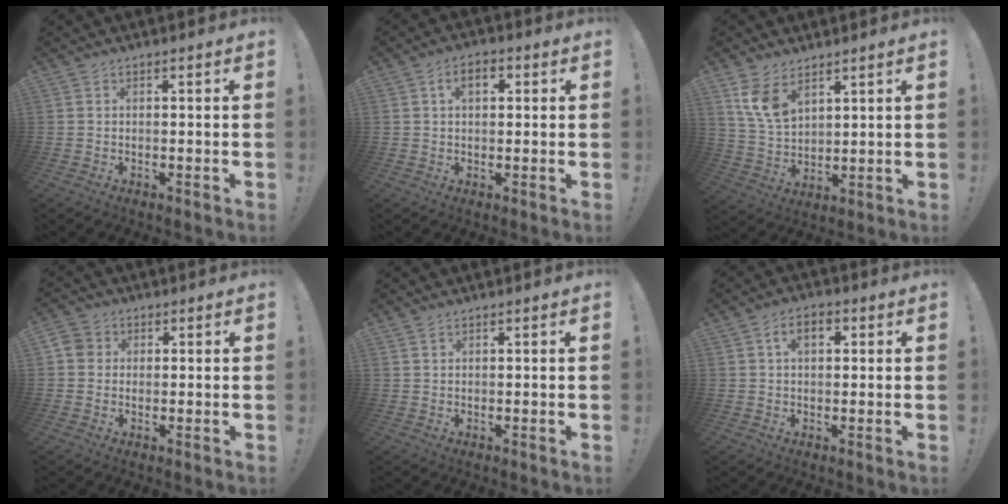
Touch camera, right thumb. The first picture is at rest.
{"total": 4.8, "force": [1.3, 2.9, 3.6], "torque": [-0.053, 0.005, 0.018]}
{"total": 9.7, "force": [5.9, 5.4, 5.5], "torque": [-0.102, -0.023, 0.117]}
{"total": 4.1, "force": [0.3, 3.8, 1.6], "torque": [-0.033, 0.015, 0.009]}
{"total": 1.1, "force": [0.8, 0.6, 0.4], "torque": [-0.006, 0.001, 0.016]}
{"total": 5.3, "force": [1.5, 3.1, 4.0], "torque": [-0.060, 0.006, 0.023]}